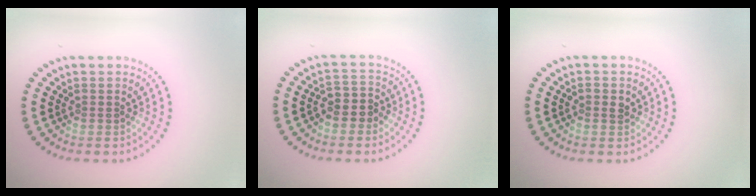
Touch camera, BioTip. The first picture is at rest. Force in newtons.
{"total": 2.6, "press": 2.3, "slide": 1.1}
{"total": 1.2, "press": 1.2, "slide": 0.0}